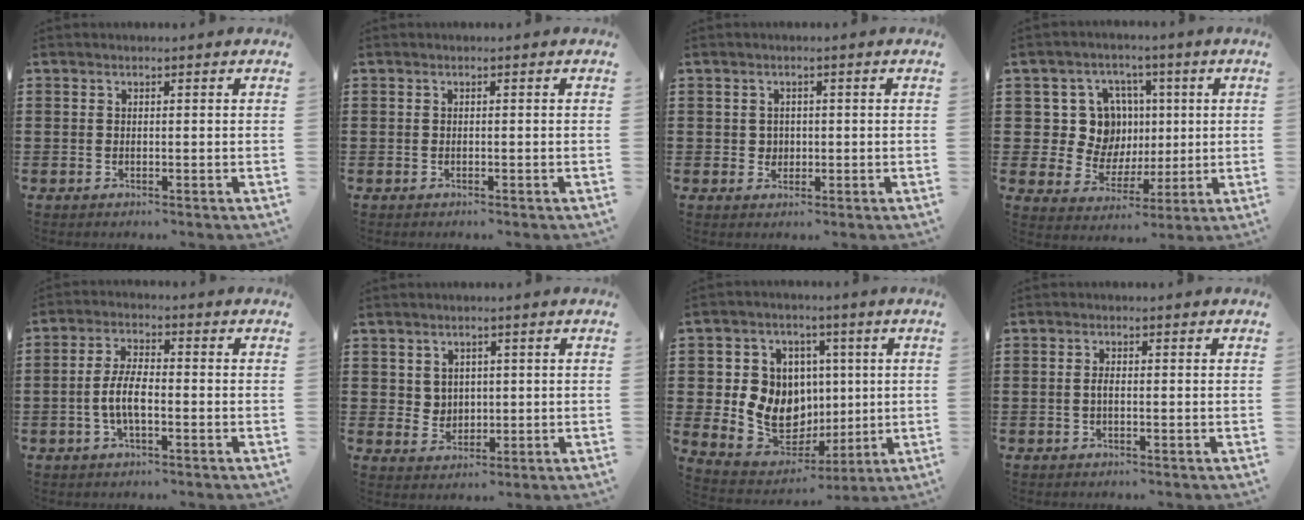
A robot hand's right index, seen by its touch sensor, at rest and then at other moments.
{"total": 0.0}
{"total": 1.6, "force": [0.1, 1.6, 0.4], "torque": [-0.013, 0.008, 0.000]}
{"total": 10.1, "force": [1.7, 9.2, 3.7], "torque": [-0.081, 0.006, 0.039]}
{"total": 5.3, "force": [-1.3, 1.9, 4.8], "torque": [-0.110, -0.002, -0.032]}
{"total": 2.9, "force": [1.5, 2.4, 0.4], "torque": [-0.019, 0.010, 0.028]}
{"total": 10.8, "force": [0.3, 9.8, 4.6], "torque": [-0.132, -0.005, 0.014]}
{"total": 1.3, "force": [-0.3, 0.4, 1.2], "torque": [-0.031, -0.004, -0.008]}